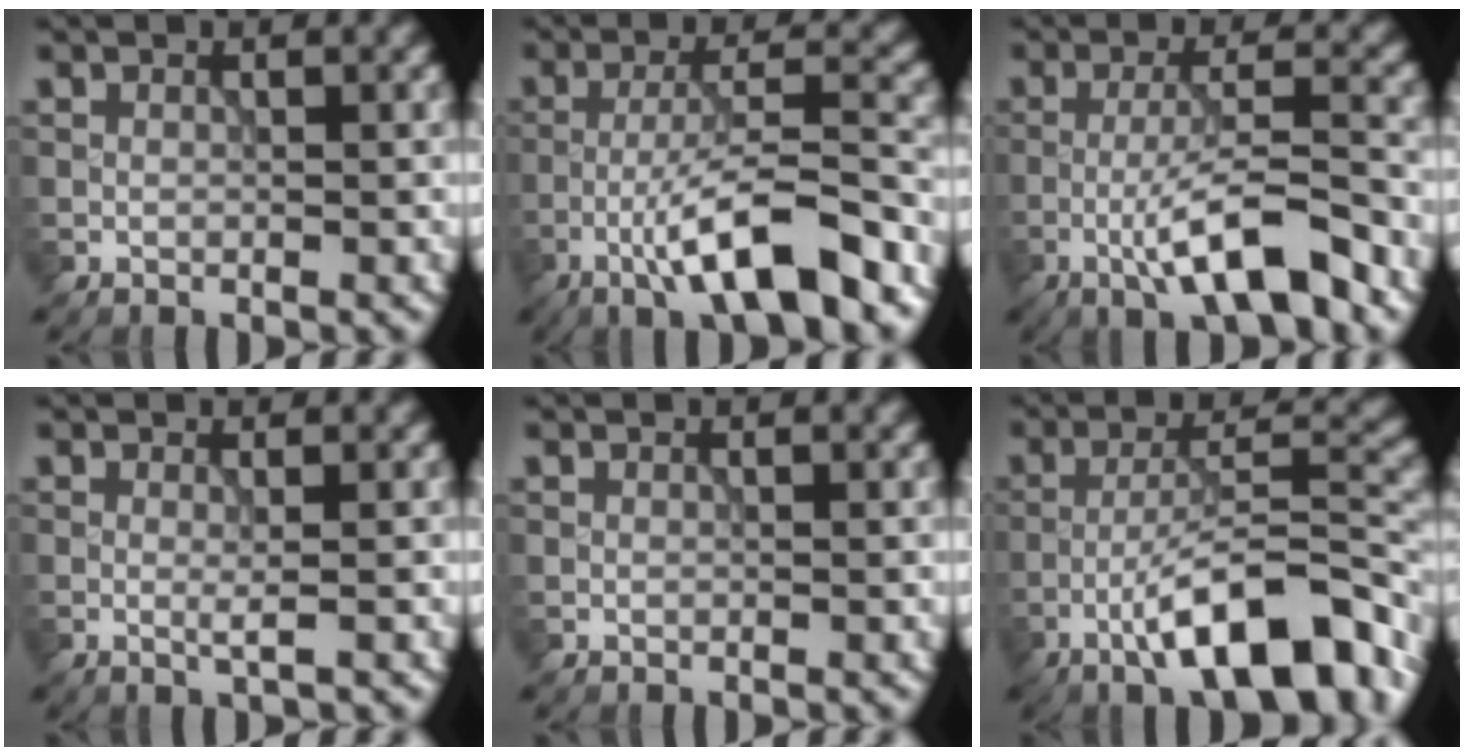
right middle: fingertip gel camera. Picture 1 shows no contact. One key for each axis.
{"total": 9.4, "fx": -5.1, "fy": 1.8, "fz": 7.7, "tx": -0.124, "ty": 0.014, "tz": -0.087}
{"total": 7.0, "fx": -3.4, "fy": 1.2, "fz": 6.0, "tx": -0.105, "ty": 0.011, "tz": -0.063}
{"total": 1.2, "fx": -0.1, "fy": 0.1, "fz": 1.2, "tx": -0.023, "ty": -0.003, "tz": -0.004}
{"total": 0.0}
{"total": 11.4, "fx": -6.3, "fy": 3.0, "fz": 9.0, "tx": -0.142, "ty": 0.013, "tz": -0.103}